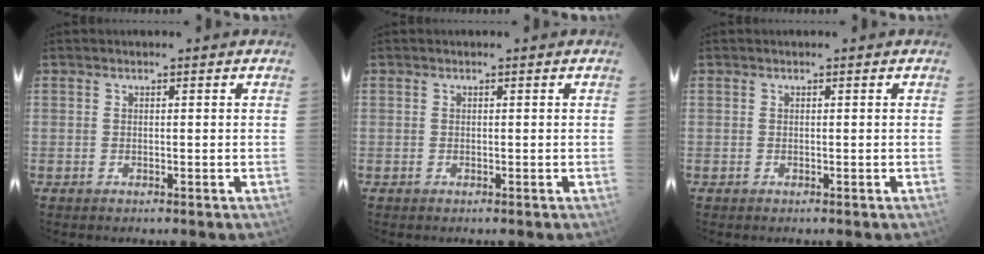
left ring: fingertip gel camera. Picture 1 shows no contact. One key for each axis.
{"total": 0.0}
{"total": 0.0}